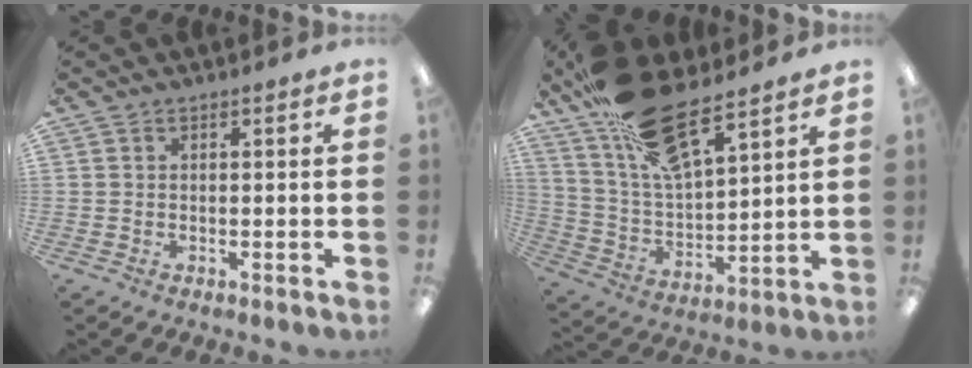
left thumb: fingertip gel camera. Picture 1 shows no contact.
{"total": 18.7, "force": [13.6, 6.1, 11.3], "torque": [-0.215, -0.068, 0.243]}